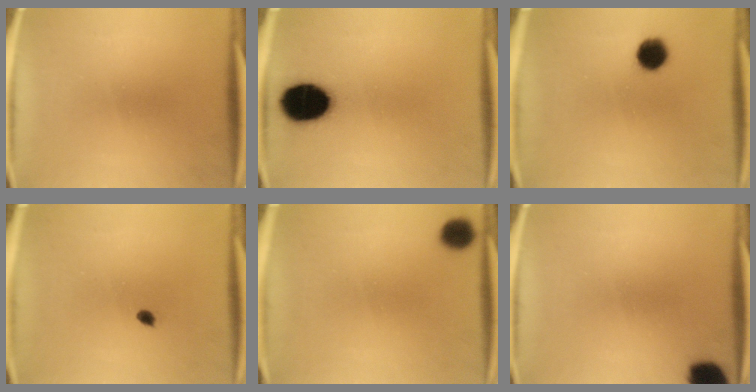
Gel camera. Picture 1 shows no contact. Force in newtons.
{"total": 14.8}
{"total": 6.8}
{"total": 1.1}
{"total": 4.0}
{"total": 8.0}